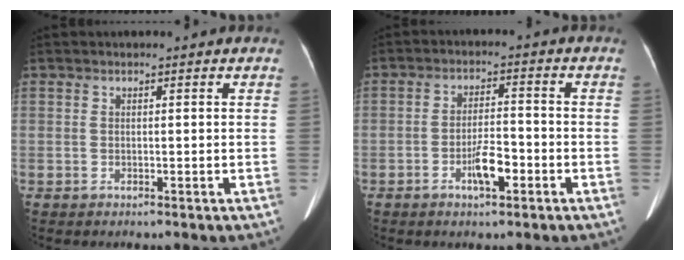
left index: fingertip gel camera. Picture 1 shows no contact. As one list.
[{"total": 5.0, "force": [-2.6, 1.4, 4.0], "torque": [-0.080, 0.000, -0.045]}]